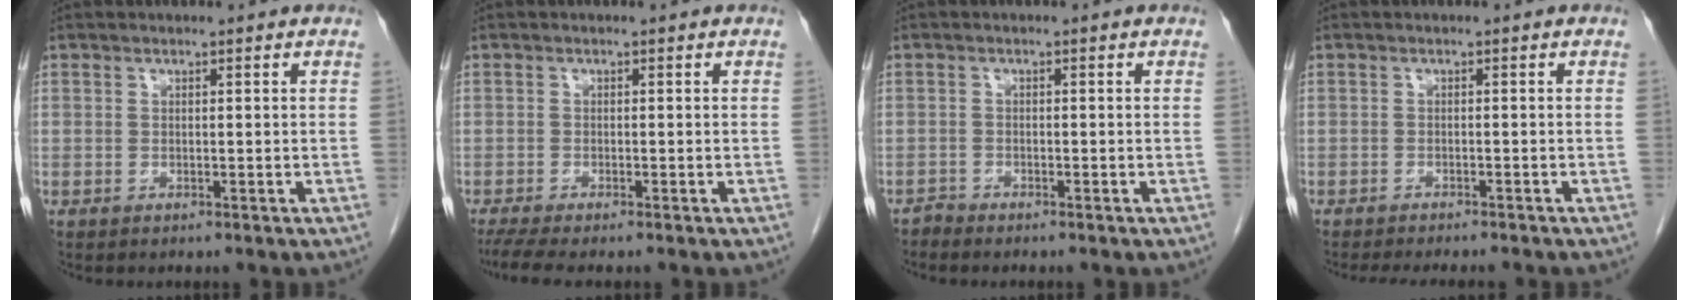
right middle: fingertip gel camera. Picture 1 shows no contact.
{"total": 4.0, "force": [-3.2, 0.0, 2.3], "torque": [-0.041, -0.011, -0.058]}
{"total": 1.1, "force": [-1.0, -0.1, -0.4], "torque": [0.011, -0.006, -0.021]}
{"total": 9.1, "force": [-8.1, 1.5, 3.9], "torque": [-0.048, -0.013, -0.108]}